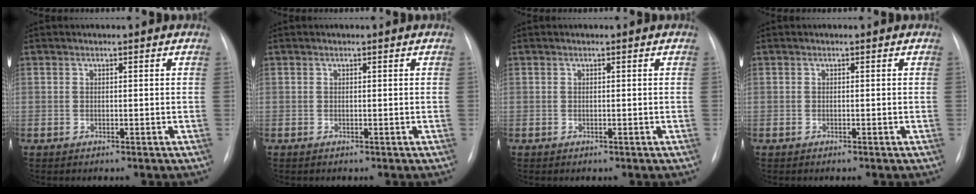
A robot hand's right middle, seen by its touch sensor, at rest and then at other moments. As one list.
[{"total": 0.0}, {"total": 0.0}, {"total": 0.0}]